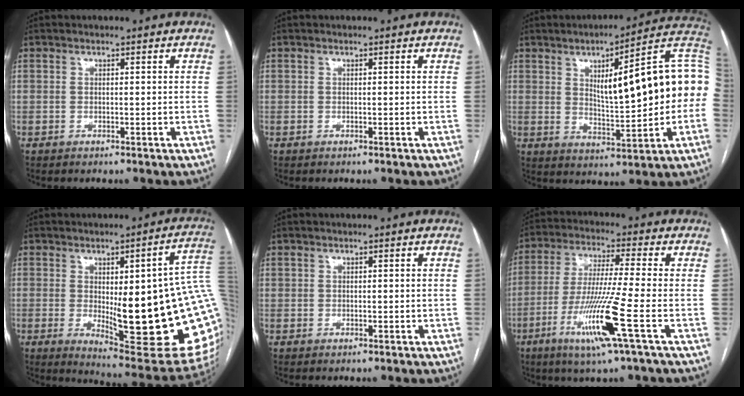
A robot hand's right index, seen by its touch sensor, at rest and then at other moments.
{"total": 0.0}
{"total": 19.1, "force": [2.0, 3.4, 18.7], "torque": [-0.258, 0.032, 0.031]}
{"total": 26.0, "force": [0.3, 4.6, 25.6], "torque": [-0.250, -0.009, 0.016]}
{"total": 0.6, "force": [0.2, 0.5, 0.2], "torque": [0.000, 0.005, 0.005]}
{"total": 12.7, "force": [-4.9, -1.4, 11.6], "torque": [-0.232, -0.026, -0.096]}